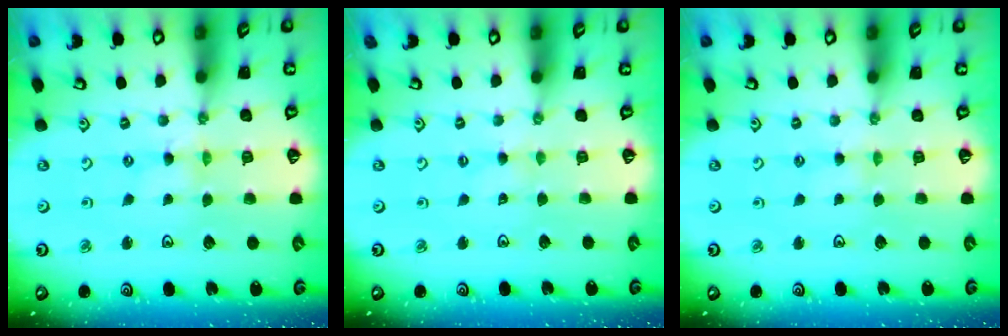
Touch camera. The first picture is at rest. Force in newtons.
{"total": 0.0}
{"total": 2.1, "press": 2.1, "slide": 0.2}